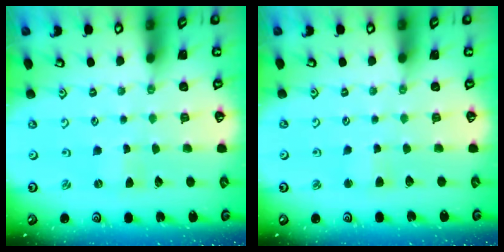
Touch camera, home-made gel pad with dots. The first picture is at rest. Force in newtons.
{"total": 2.7, "press": 2.7, "slide": 0.3}